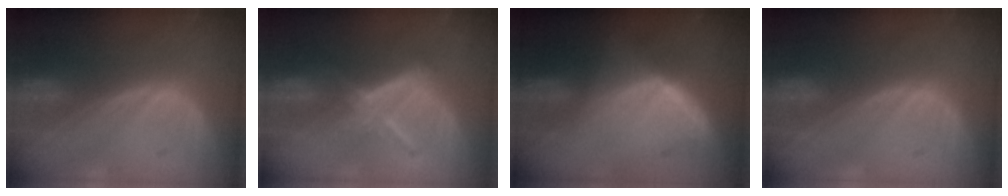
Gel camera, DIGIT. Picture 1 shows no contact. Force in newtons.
{"total": 5.9, "press": 5.1, "slide": 3.0}
{"total": 6.5, "press": 6.0, "slide": 2.6}
{"total": 0.0}